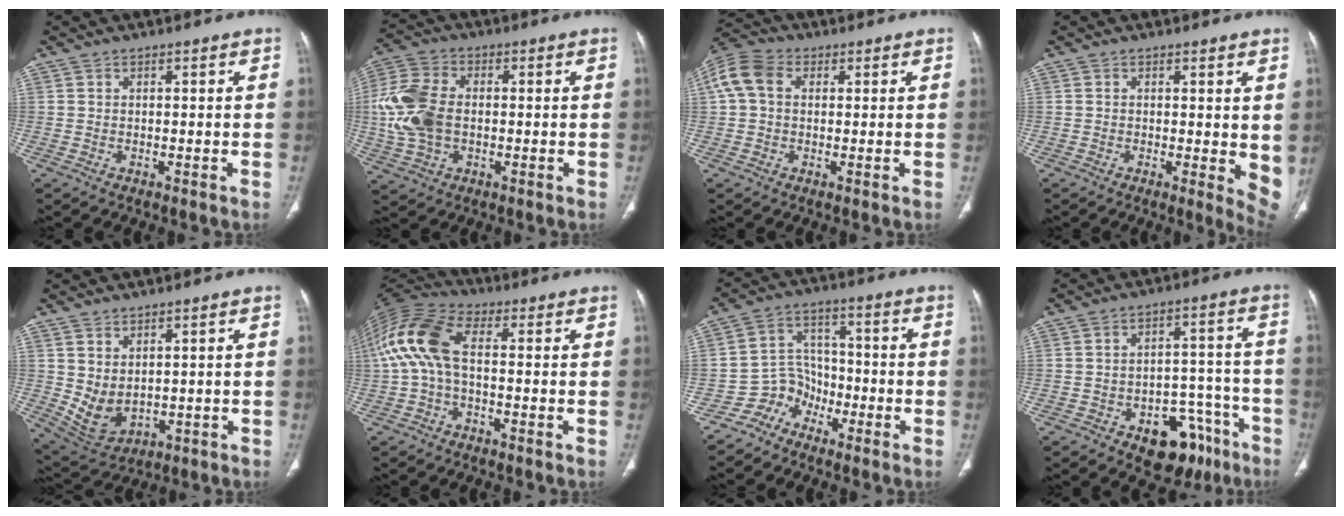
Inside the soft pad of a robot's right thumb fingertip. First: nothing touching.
{"total": 12.7, "force": [-0.4, 8.2, 9.6], "torque": [-0.214, 0.015, -0.007]}
{"total": 8.6, "force": [1.8, 6.3, 5.5], "torque": [-0.124, 0.030, 0.029]}
{"total": 6.0, "force": [0.4, 2.1, 5.7], "torque": [-0.063, -0.014, 0.004]}
{"total": 6.6, "force": [1.1, 4.3, 4.9], "torque": [-0.080, -0.013, 0.047]}
{"total": 12.4, "force": [0.0, 6.3, 10.7], "torque": [-0.236, 0.037, -0.010]}
{"total": 6.9, "force": [-4.8, 4.9, 0.2], "torque": [0.030, 0.058, -0.099]}
{"total": 12.9, "force": [-7.5, 7.8, 7.1], "torque": [-0.046, 0.064, -0.098]}